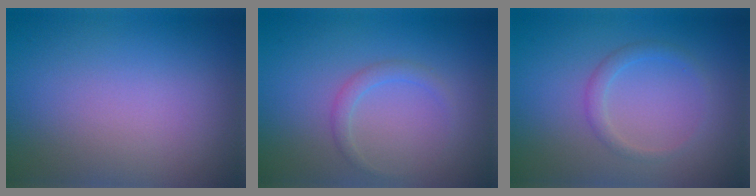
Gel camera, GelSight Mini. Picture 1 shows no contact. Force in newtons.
{"total": 1.4, "press": 1.4, "slide": 0.0}
{"total": 1.5, "press": 1.5, "slide": 0.0}